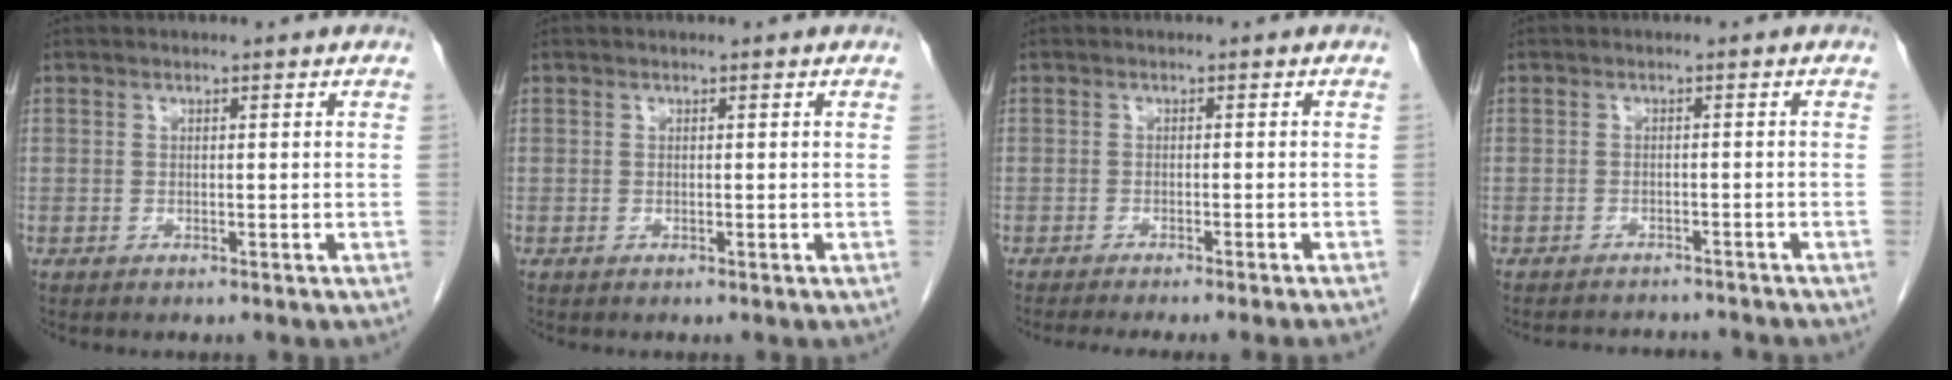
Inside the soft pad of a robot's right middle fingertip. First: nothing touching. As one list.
[{"total": 0.0}, {"total": 9.1, "force": [-8.0, -1.1, 4.1], "torque": [-0.022, -0.023, -0.104]}, {"total": 6.5, "force": [-6.3, 1.1, 1.1], "torque": [-0.012, 0.003, -0.078]}]